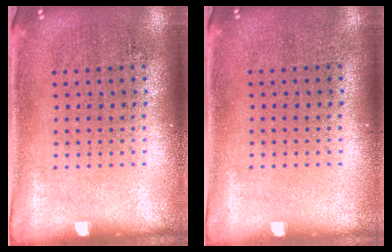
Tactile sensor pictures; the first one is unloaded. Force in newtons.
{"total": 0.0}